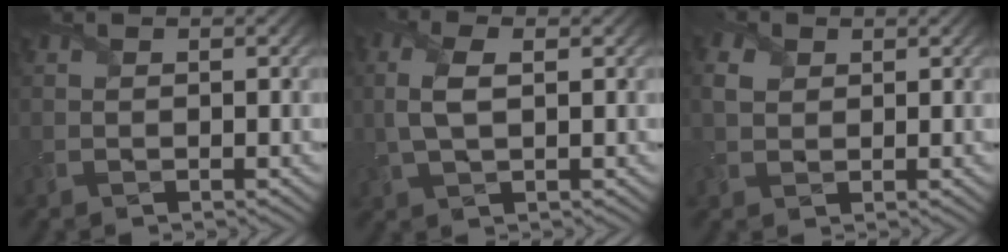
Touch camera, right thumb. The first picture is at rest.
{"total": 4.5, "force": [0.4, 2.0, 4.0], "torque": [-0.102, 0.007, 0.009]}
{"total": 2.6, "force": [0.9, 1.9, 1.5], "torque": [-0.045, 0.005, 0.017]}